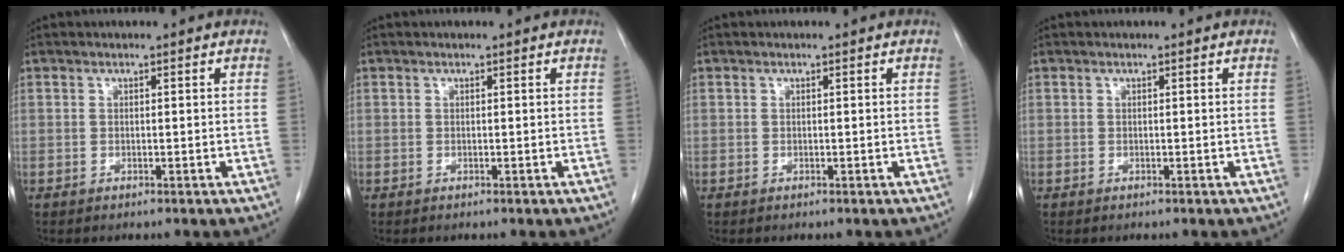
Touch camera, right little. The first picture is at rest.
{"total": 0.0}
{"total": 0.0}
{"total": 0.0}